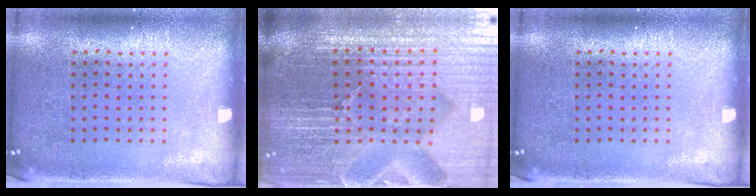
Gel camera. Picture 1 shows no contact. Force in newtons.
{"total": 7.2, "press": 6.3, "slide": 3.5}
{"total": 0.0}